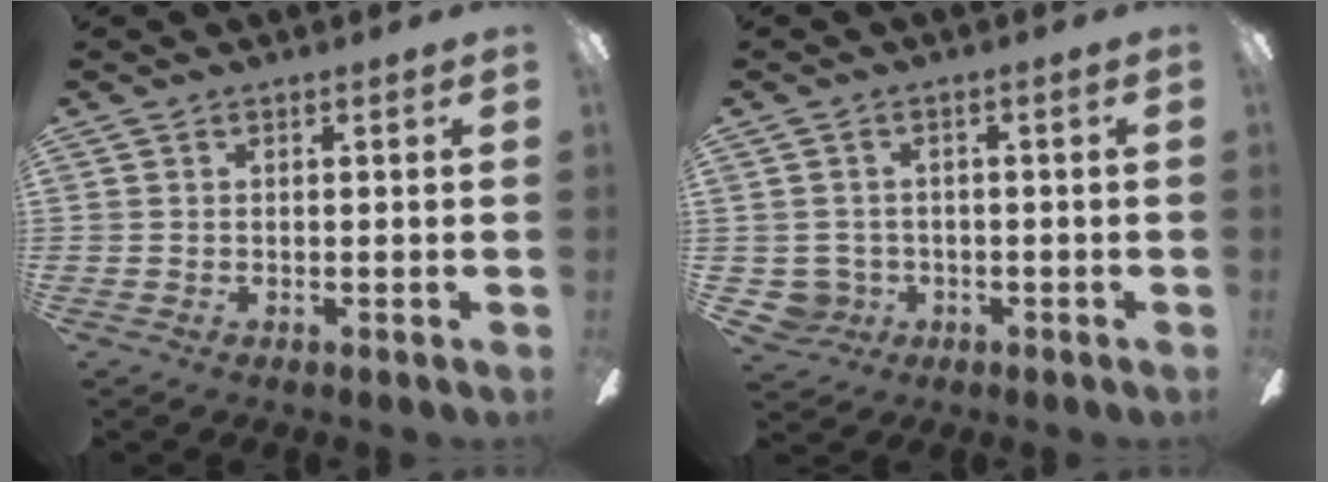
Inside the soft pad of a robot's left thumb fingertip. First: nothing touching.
{"total": 4.5, "force": [-1.1, 4.2, 0.8], "torque": [-0.035, 0.009, -0.021]}